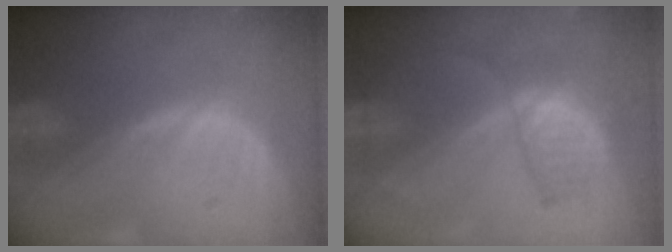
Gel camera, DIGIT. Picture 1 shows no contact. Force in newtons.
{"total": 7.2, "press": 6.0, "slide": 3.9}